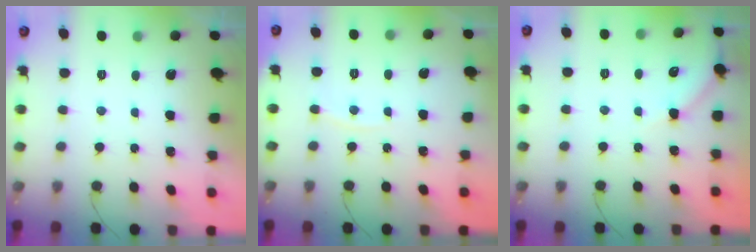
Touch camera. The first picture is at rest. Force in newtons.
{"total": 2.7, "press": 2.7, "slide": 0.4}
{"total": 5.1, "press": 5.1, "slide": 0.7}